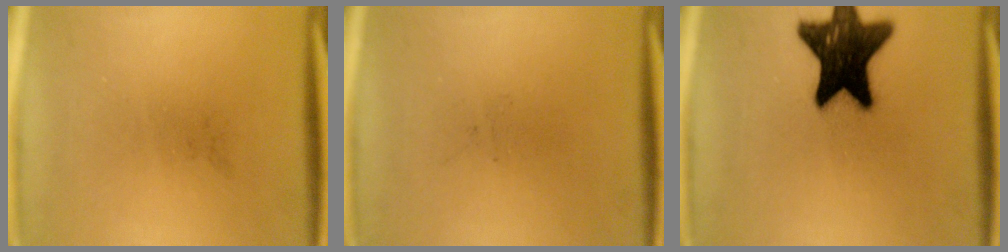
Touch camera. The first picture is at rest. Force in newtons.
{"total": 0.0}
{"total": 17.4}